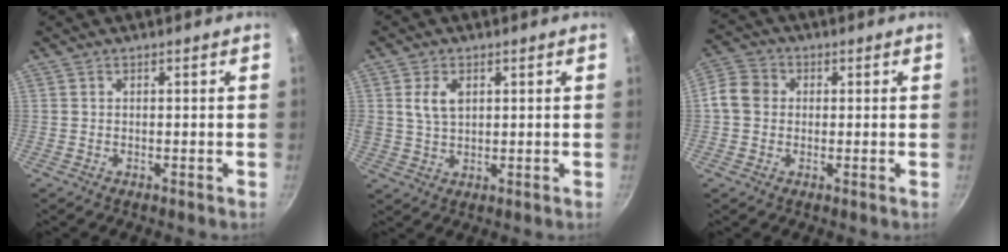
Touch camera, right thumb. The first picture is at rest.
{"total": 5.2, "force": [1.6, 3.3, 3.6], "torque": [-0.062, -0.004, 0.033]}
{"total": 6.2, "force": [0.2, 5.4, 3.1], "torque": [-0.038, 0.012, -0.015]}